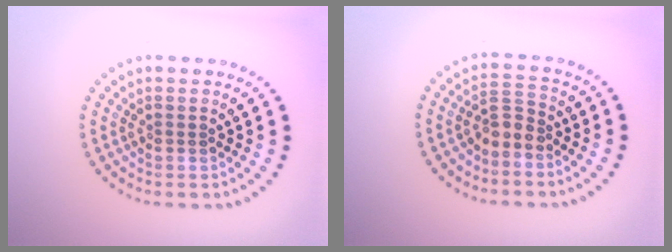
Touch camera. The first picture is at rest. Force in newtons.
{"total": 2.0, "press": 1.6, "slide": 1.3}